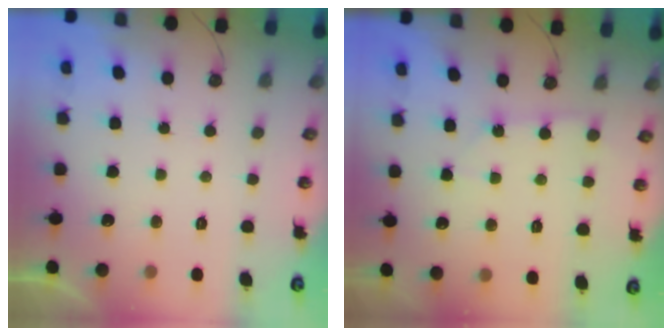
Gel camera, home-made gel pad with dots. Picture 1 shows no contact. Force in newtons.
{"total": 5.7, "press": 5.7, "slide": 0.5}